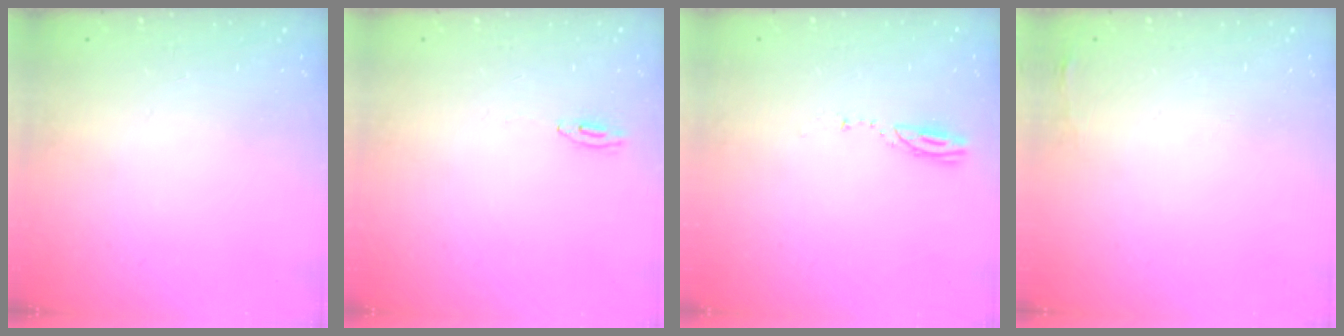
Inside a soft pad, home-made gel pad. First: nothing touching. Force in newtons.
{"total": 2.9, "press": 2.8, "slide": 0.2}
{"total": 3.3, "press": 3.3, "slide": 0.3}
{"total": 3.3, "press": 3.2, "slide": 0.5}